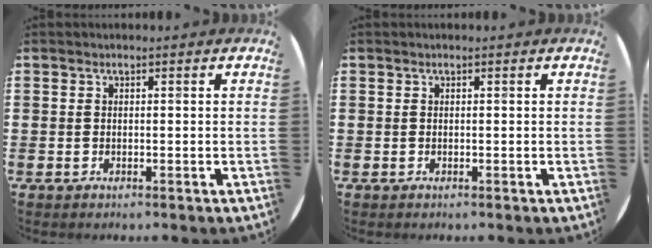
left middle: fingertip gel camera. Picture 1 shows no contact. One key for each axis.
{"total": 0.0}